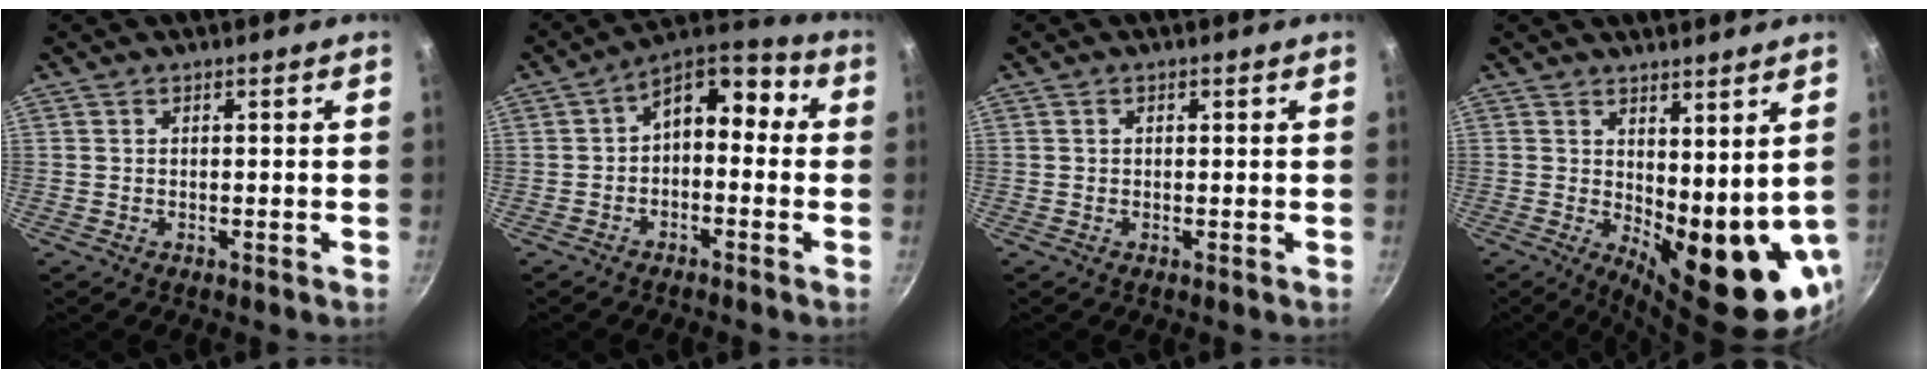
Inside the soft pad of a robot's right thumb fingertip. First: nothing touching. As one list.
[{"total": 10.4, "force": [0.5, 6.3, 8.3], "torque": [-0.088, 0.045, -0.011]}, {"total": 0.5, "force": [0.1, 0.4, 0.3], "torque": [-0.002, 0.000, 0.001]}, {"total": 16.2, "force": [-0.5, 6.8, 14.7], "torque": [-0.194, -0.037, 0.017]}]